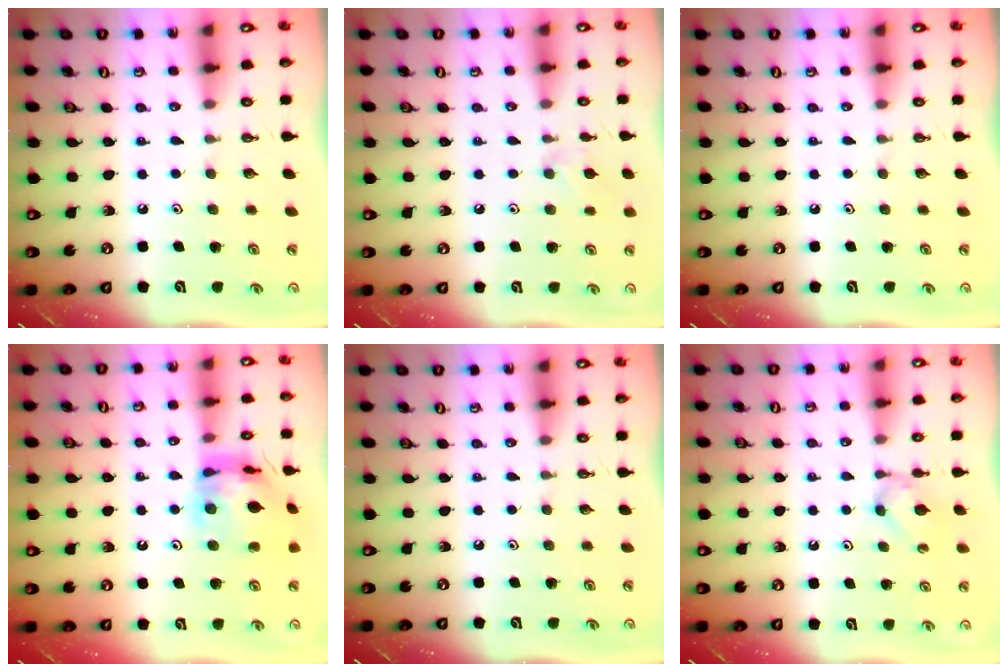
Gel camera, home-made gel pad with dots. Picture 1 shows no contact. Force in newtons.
{"total": 7.5, "press": 7.5, "slide": 0.8}
{"total": 0.0}
{"total": 13.5, "press": 13.4, "slide": 1.5}
{"total": 0.0}
{"total": 3.0, "press": 2.9, "slide": 0.5}